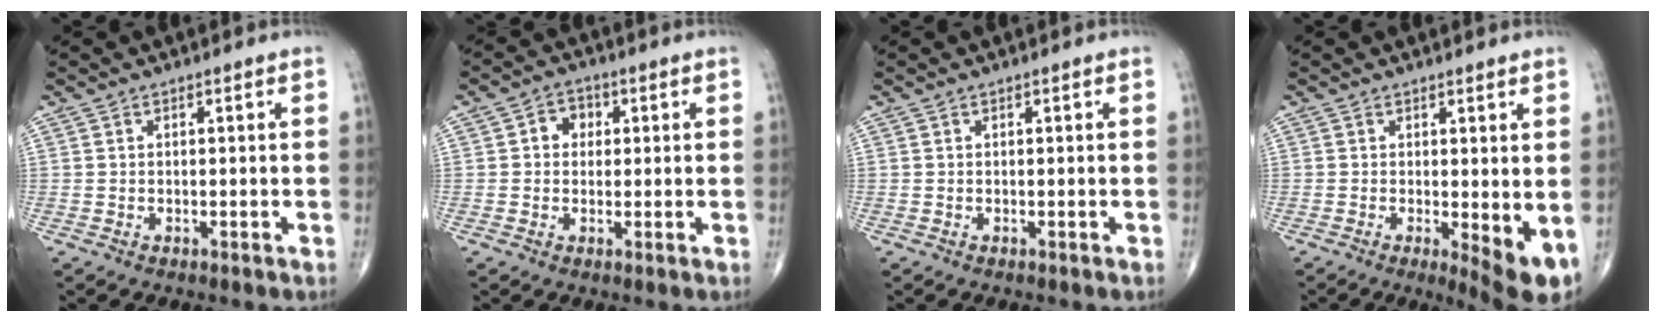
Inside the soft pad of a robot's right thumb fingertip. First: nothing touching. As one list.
[{"total": 4.0, "force": [0.7, 3.4, 2.0], "torque": [-0.007, 0.009, 0.005]}, {"total": 0.0}, {"total": 6.7, "force": [-0.4, 2.0, 6.3], "torque": [-0.087, -0.017, -0.001]}]